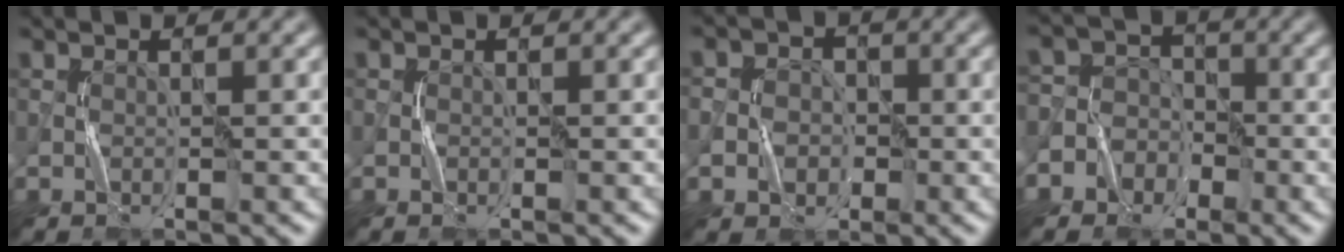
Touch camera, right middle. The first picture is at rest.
{"total": 0.0}
{"total": 3.6, "force": [-0.9, 3.3, 1.2], "torque": [-0.001, 0.011, -0.034]}
{"total": 5.6, "force": [-2.7, 4.9, 0.5], "torque": [0.005, 0.013, -0.070]}